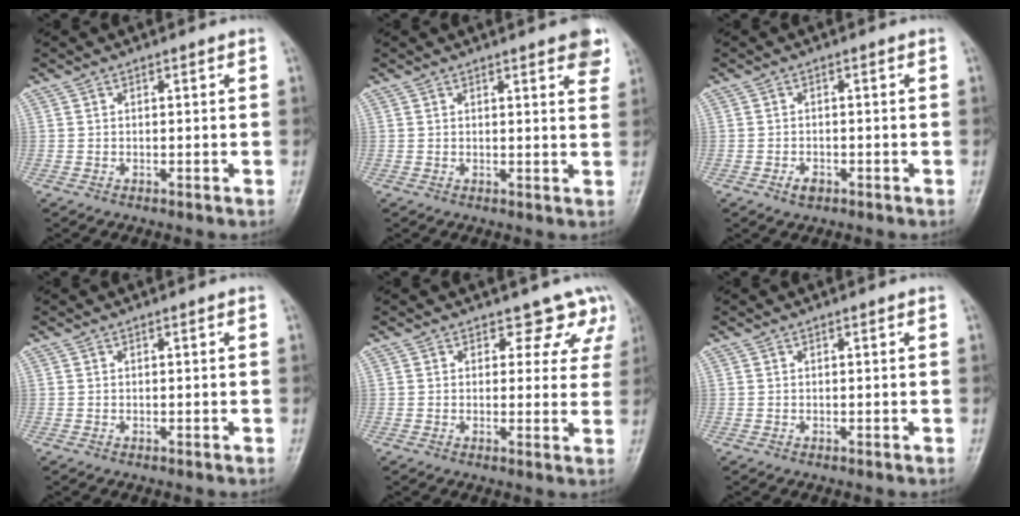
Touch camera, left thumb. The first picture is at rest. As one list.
[{"total": 6.3, "force": [4.0, 1.6, 4.7], "torque": [-0.040, -0.011, 0.042]}, {"total": 2.0, "force": [-1.0, 1.2, 1.1], "torque": [-0.018, 0.003, -0.015]}, {"total": 0.0}, {"total": 6.5, "force": [5.1, 3.9, 1.0], "torque": [0.034, -0.025, 0.039]}, {"total": 0.0}]